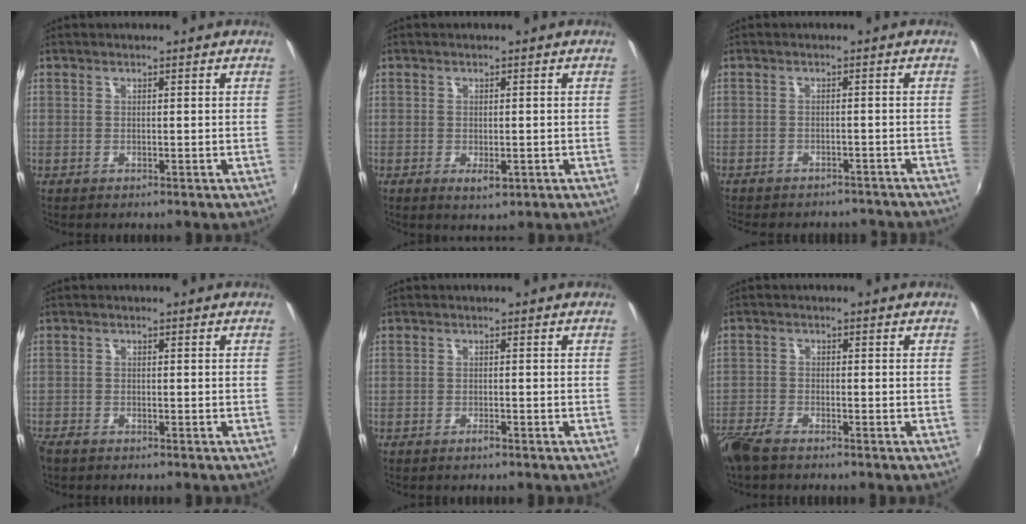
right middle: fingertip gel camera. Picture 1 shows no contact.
{"total": 2.4, "force": [-0.8, 1.3, 1.9], "torque": [-0.032, -0.008, -0.011]}
{"total": 10.3, "force": [-9.2, 3.5, 3.2], "torque": [-0.078, -0.006, -0.115]}
{"total": 2.3, "force": [-1.9, 0.9, 0.8], "torque": [-0.022, -0.009, -0.040]}
{"total": 1.0, "force": [-0.9, 0.2, 0.5], "torque": [-0.009, -0.002, -0.017]}
{"total": 5.2, "force": [-4.3, 1.4, 2.7], "torque": [-0.075, -0.015, -0.087]}